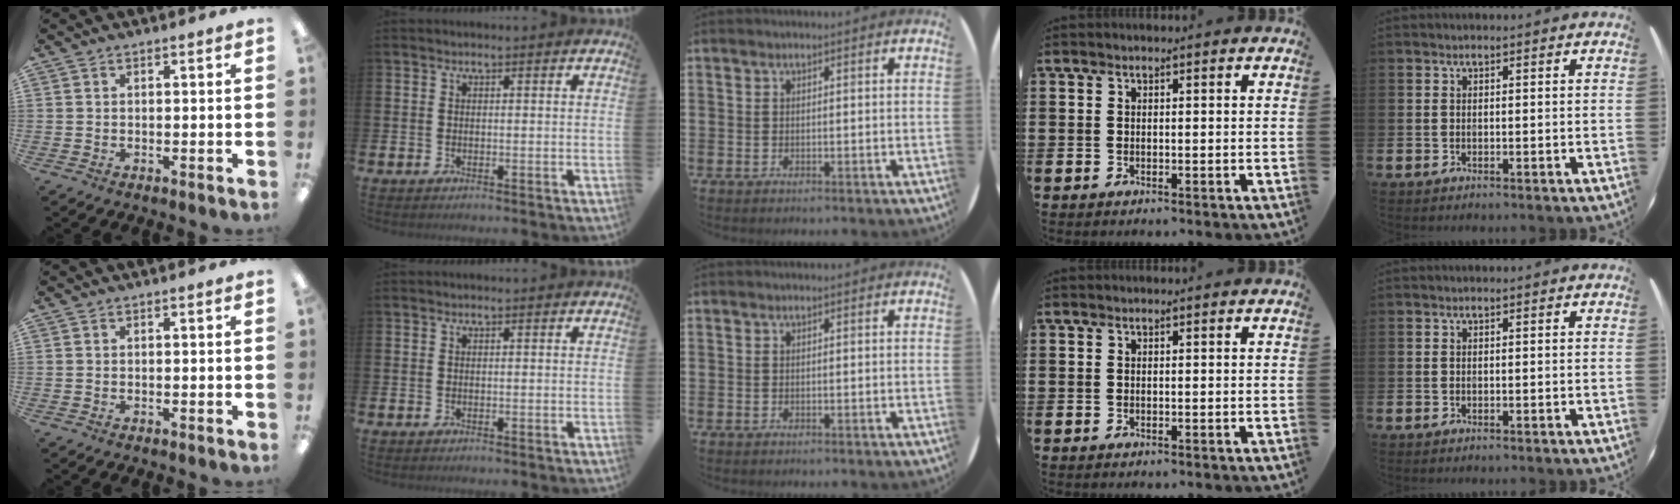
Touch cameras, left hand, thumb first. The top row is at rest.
{}